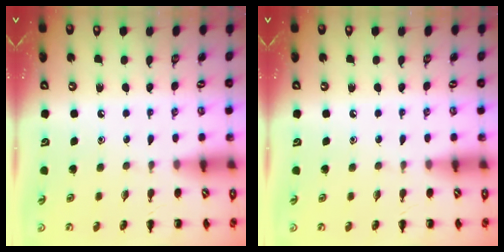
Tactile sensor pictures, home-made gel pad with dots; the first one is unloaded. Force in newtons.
{"total": 0.0}